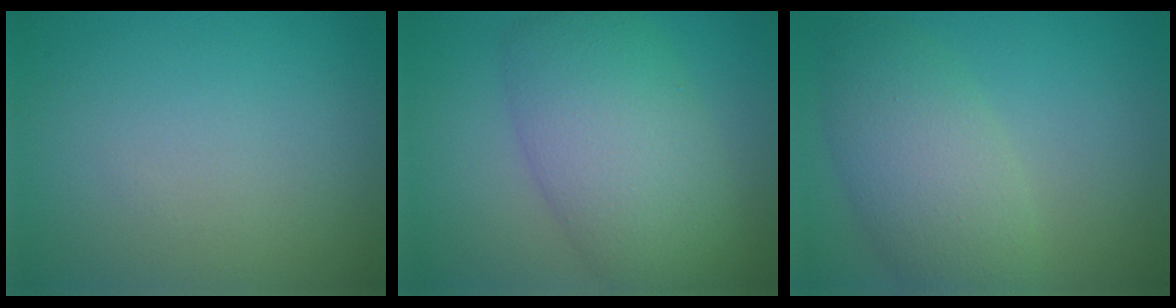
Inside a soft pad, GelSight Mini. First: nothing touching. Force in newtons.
{"total": 7.9, "press": 7.9, "slide": 0.6}
{"total": 5.9, "press": 5.8, "slide": 0.4}